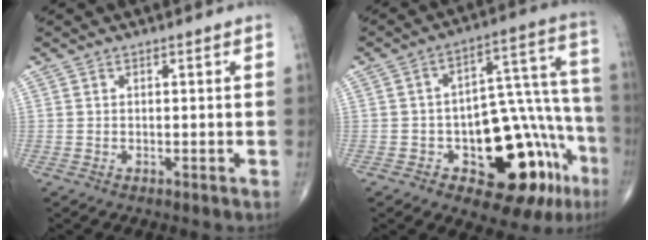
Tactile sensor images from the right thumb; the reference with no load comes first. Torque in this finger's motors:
{"motor_torque": [1.52, 0.79, 0.80, -0.95, 0.07]}